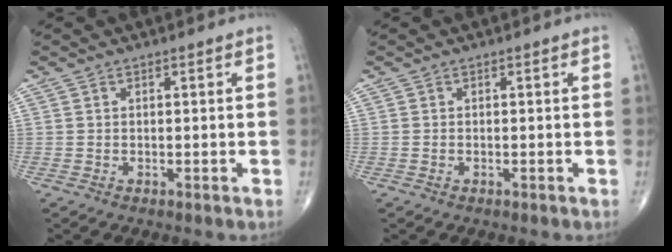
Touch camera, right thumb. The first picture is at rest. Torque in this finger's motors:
{"motor_torque": [1.30, 1.19, 0.00, -0.10, 0.01]}